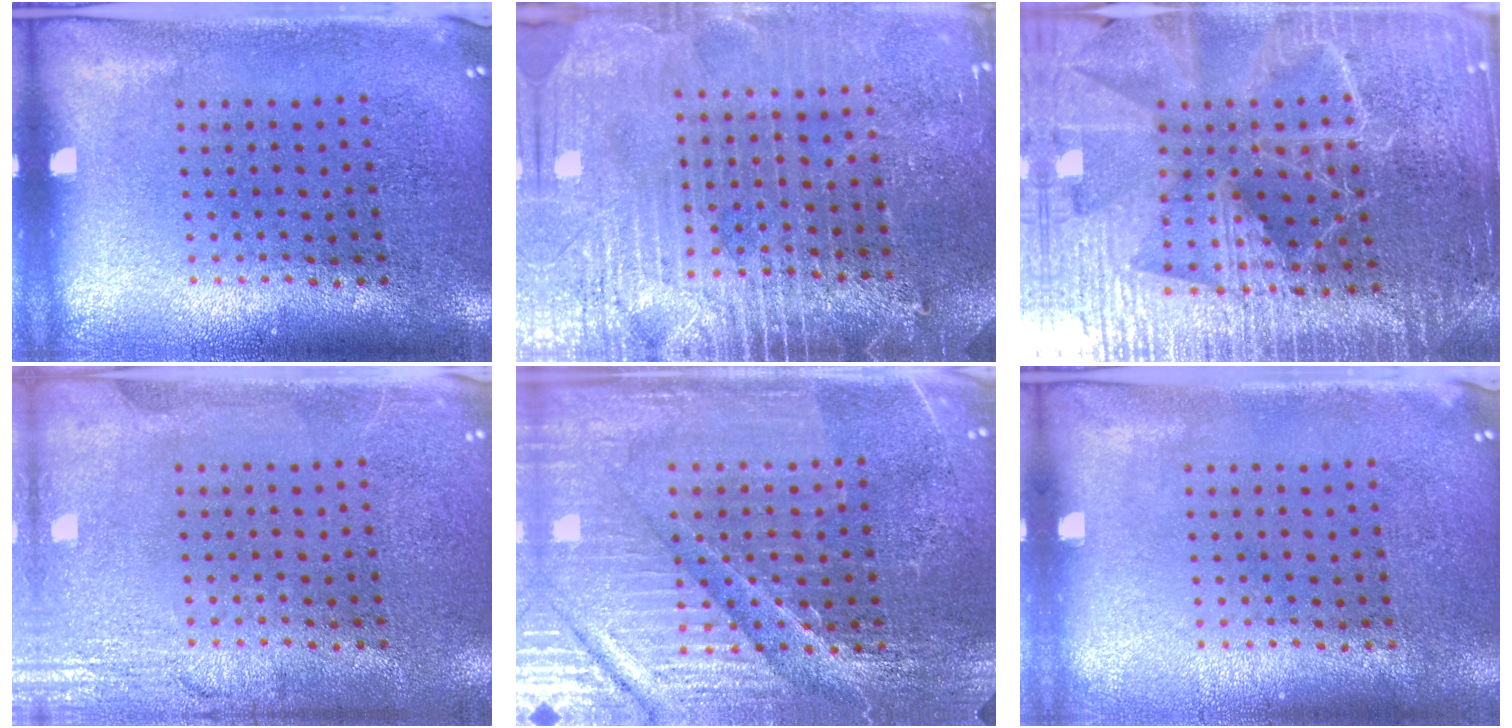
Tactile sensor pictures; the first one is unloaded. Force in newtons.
{"total": 3.7, "press": 3.5, "slide": 1.4}
{"total": 5.3, "press": 4.8, "slide": 2.3}
{"total": 2.7, "press": 2.7, "slide": 0.3}
{"total": 4.8, "press": 4.6, "slide": 1.4}
{"total": 0.0}